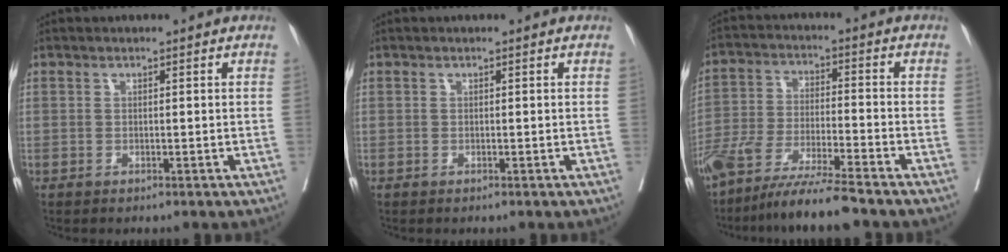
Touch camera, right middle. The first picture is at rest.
{"total": 0.0}
{"total": 10.8, "force": [-8.9, -0.3, 6.1], "torque": [-0.108, -0.029, -0.162]}